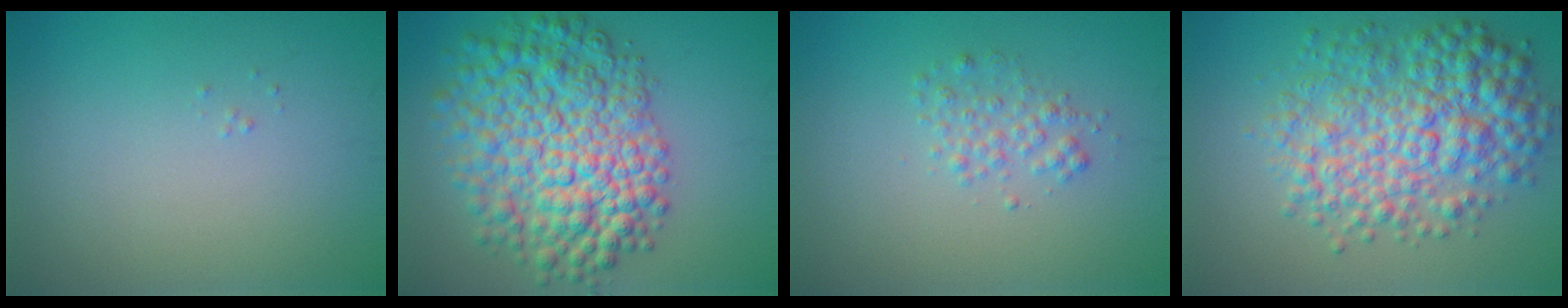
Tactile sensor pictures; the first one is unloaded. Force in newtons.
{"total": 10.0, "press": 10.0, "slide": 0.3}
{"total": 1.7, "press": 1.7, "slide": 0.0}
{"total": 7.9, "press": 7.9, "slide": 0.1}